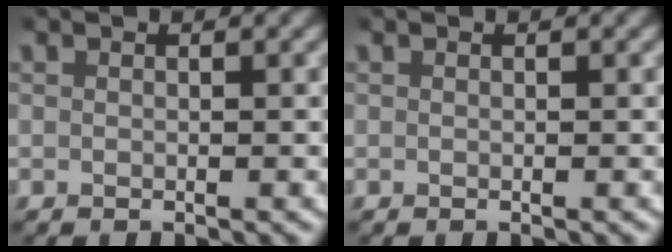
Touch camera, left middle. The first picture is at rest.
{"total": 0.0}